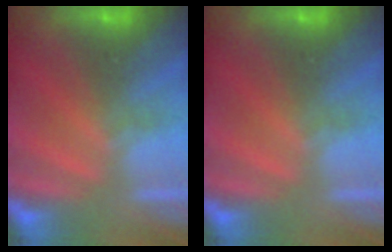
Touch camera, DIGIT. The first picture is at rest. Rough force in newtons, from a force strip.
{"total": 0.0}